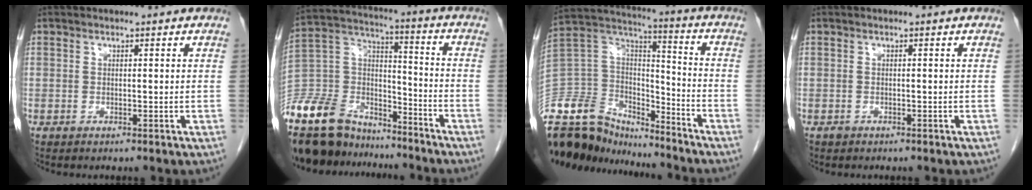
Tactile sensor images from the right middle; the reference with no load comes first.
{"total": 22.0, "force": [-18.8, 8.9, 7.4], "torque": [-0.195, 0.016, -0.322]}
{"total": 21.0, "force": [-18.9, 7.0, 5.8], "torque": [-0.146, 0.032, -0.328]}
{"total": 0.6, "force": [-0.4, 0.4, 0.0], "torque": [-0.006, 0.002, -0.007]}